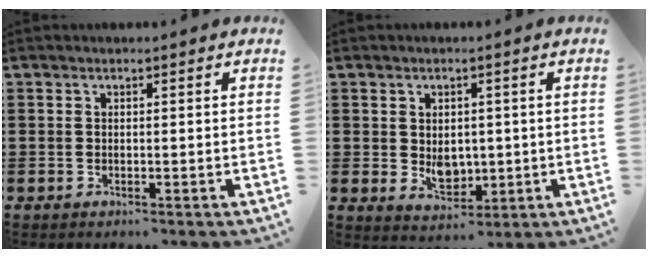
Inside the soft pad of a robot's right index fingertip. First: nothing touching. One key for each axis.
{"total": 4.0, "fx": 0.2, "fy": 3.1, "fz": 2.5, "tx": -0.031, "ty": -0.002, "tz": -0.002}